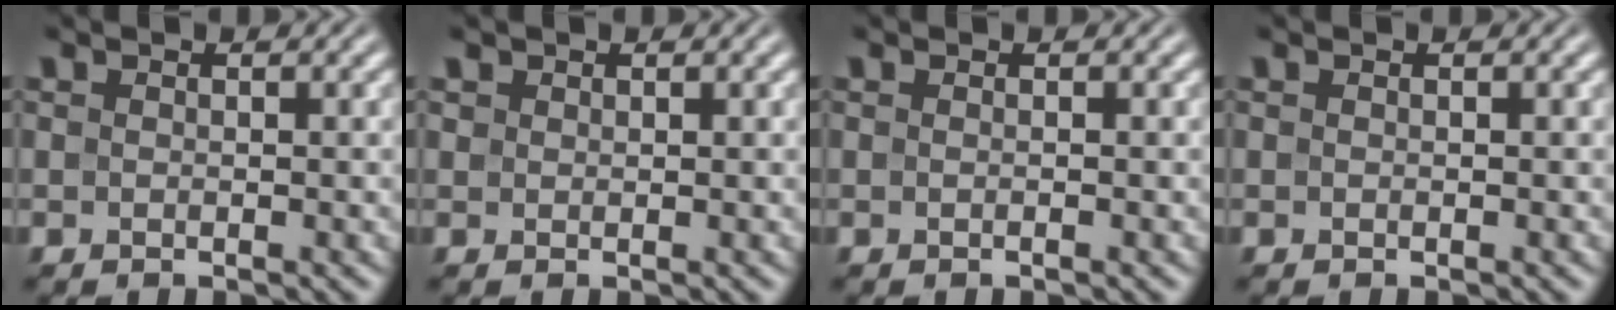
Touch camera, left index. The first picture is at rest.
{"total": 0.7, "force": [0.5, 0.5, 0.1], "torque": [0.001, -0.001, 0.010]}
{"total": 0.7, "force": [-0.1, 0.2, 0.7], "torque": [-0.007, -0.001, -0.005]}
{"total": 0.0}